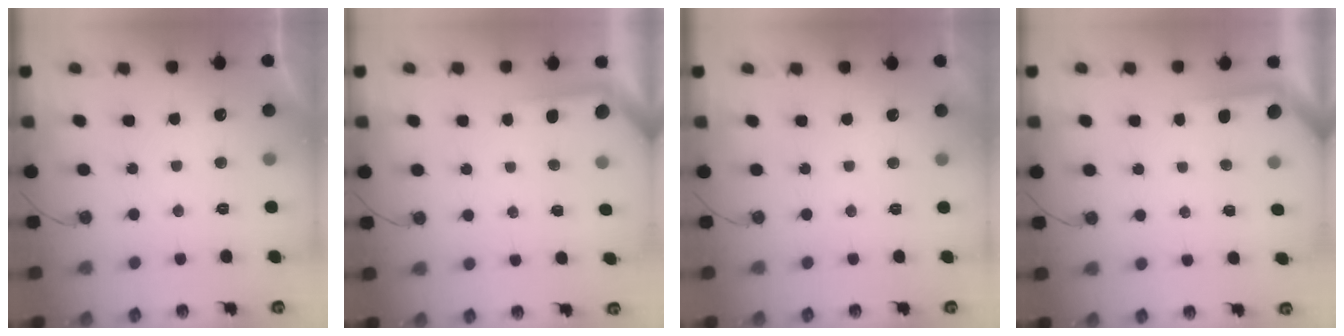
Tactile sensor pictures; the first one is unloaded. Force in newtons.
{"total": 1.8, "press": 1.8, "slide": 0.3}
{"total": 0.0}
{"total": 1.8, "press": 1.8, "slide": 0.3}